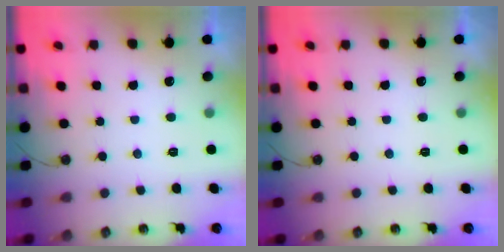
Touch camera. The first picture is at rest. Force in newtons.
{"total": 0.0}